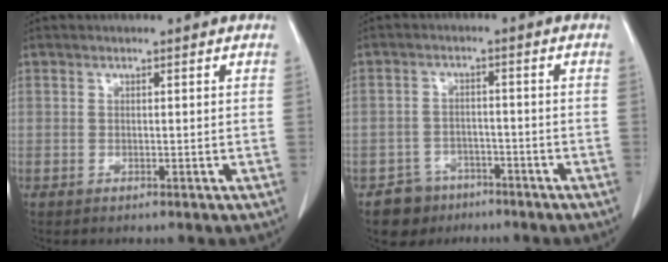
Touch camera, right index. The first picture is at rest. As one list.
[{"total": 4.8, "force": [-3.1, 3.6, 0.5], "torque": [-0.008, 0.012, -0.043]}]